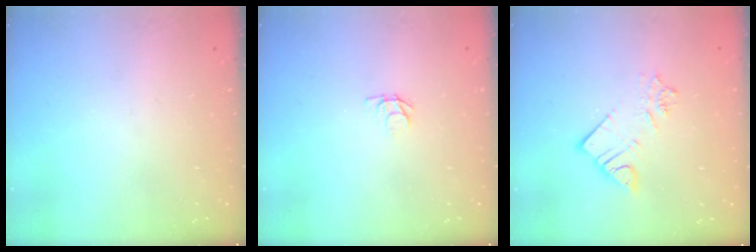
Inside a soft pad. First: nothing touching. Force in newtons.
{"total": 2.7, "press": 2.7, "slide": 0.3}
{"total": 6.6, "press": 6.6, "slide": 0.2}